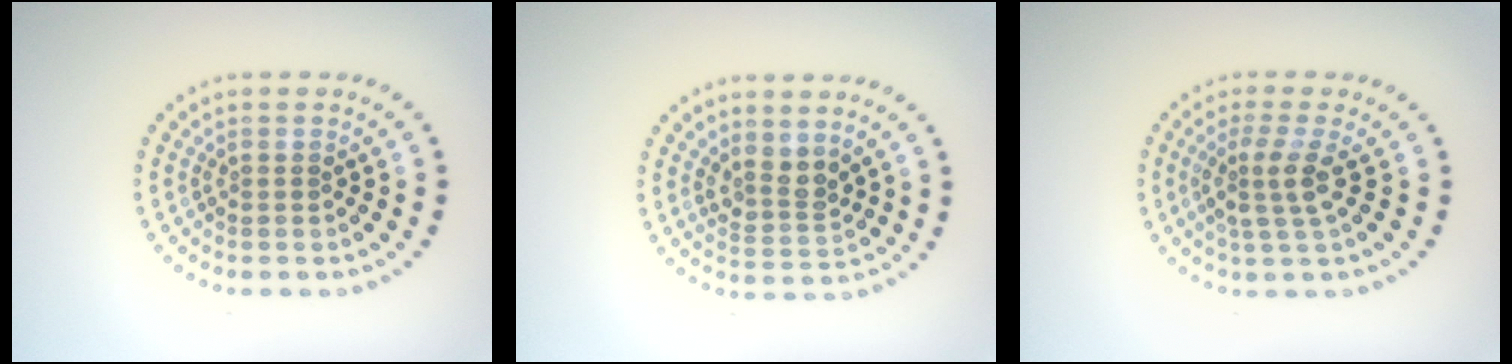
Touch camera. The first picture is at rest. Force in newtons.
{"total": 2.4, "press": 1.9, "slide": 1.5}
{"total": 2.8, "press": 2.1, "slide": 1.8}